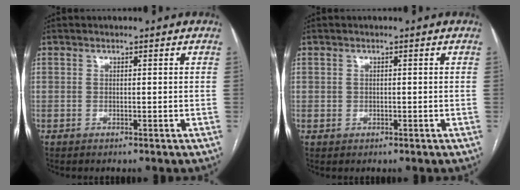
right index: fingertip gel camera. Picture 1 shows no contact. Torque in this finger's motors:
{"motor_torque": [-0.08, -0.07, -0.01, -0.01]}